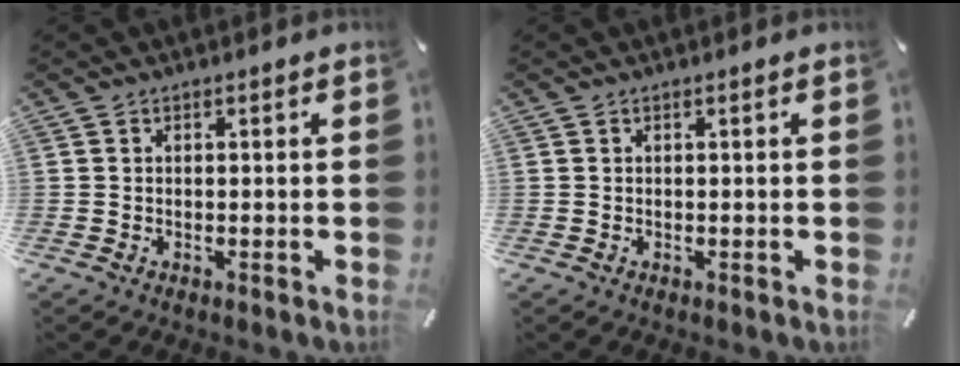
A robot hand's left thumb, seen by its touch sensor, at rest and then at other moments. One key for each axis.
{"total": 0.0}